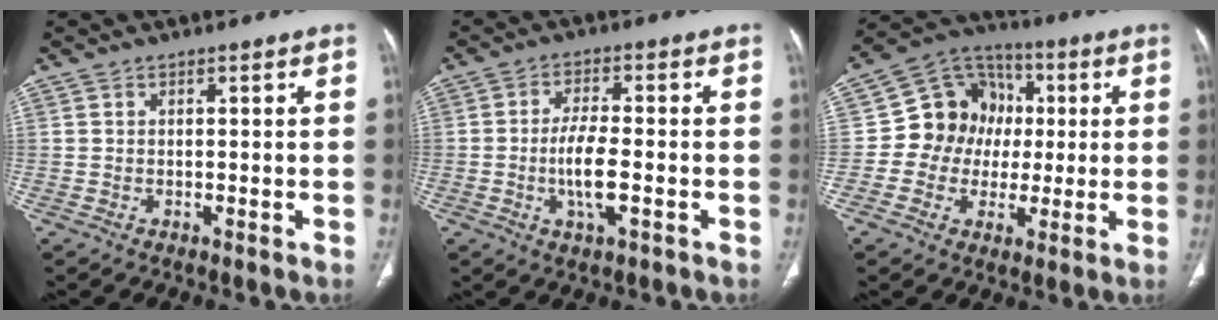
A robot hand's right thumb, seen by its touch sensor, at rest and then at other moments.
{"total": 7.0, "force": [-1.7, 2.2, 6.4], "torque": [-0.128, 0.003, -0.032]}
{"total": 12.8, "force": [0.2, 11.5, 5.6], "torque": [-0.048, 0.027, -0.003]}